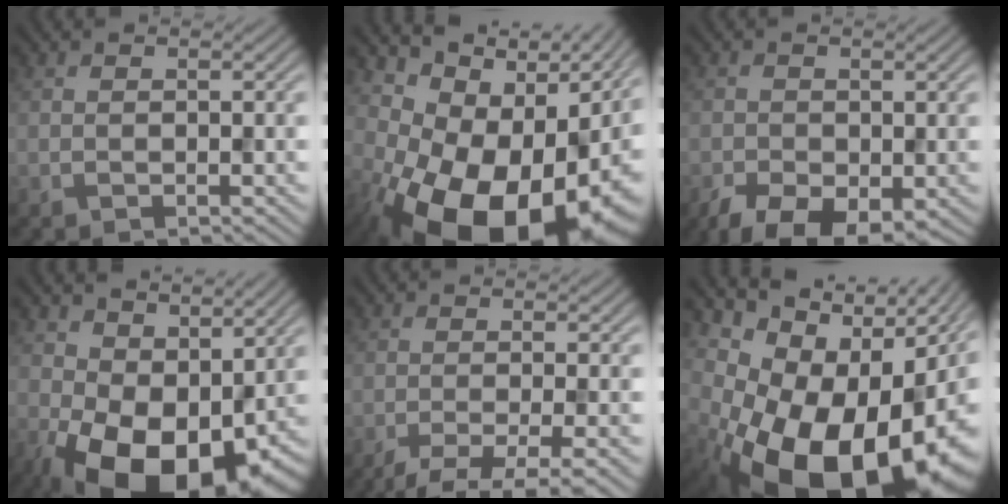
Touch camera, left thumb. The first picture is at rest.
{"total": 19.2, "force": [-4.4, 11.5, 14.8], "torque": [-0.217, -0.027, -0.060]}
{"total": 6.8, "force": [-3.7, 3.7, 4.3], "torque": [-0.084, -0.022, -0.060]}
{"total": 14.4, "force": [-1.9, 9.1, 11.0], "torque": [-0.183, -0.022, -0.025]}
{"total": 6.2, "force": [-3.7, 1.4, 4.8], "torque": [-0.067, -0.003, -0.064]}
{"total": 21.4, "force": [-6.7, 13.9, 14.8], "torque": [-0.236, -0.033, -0.086]}